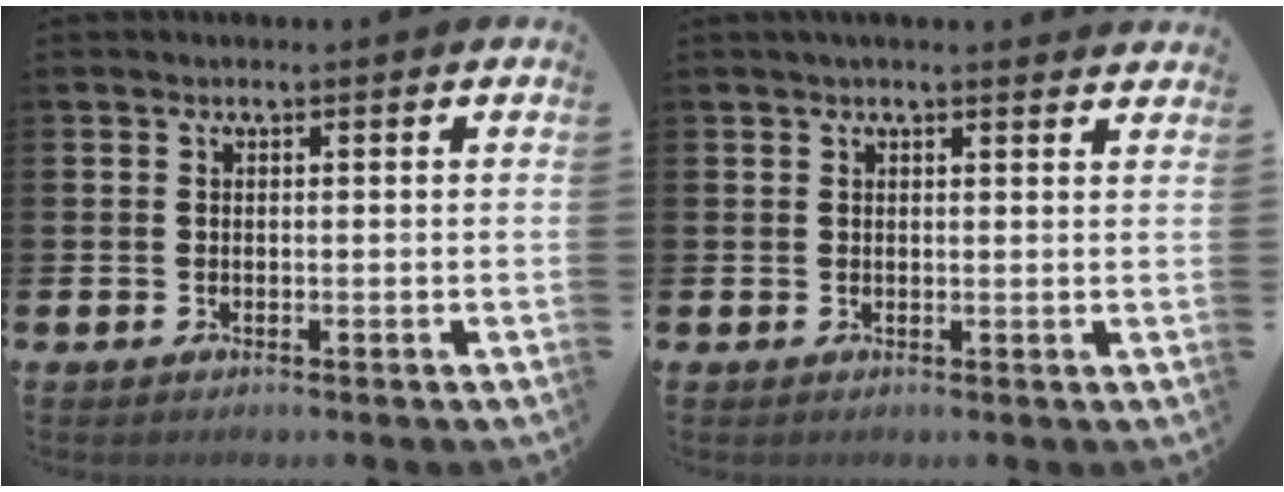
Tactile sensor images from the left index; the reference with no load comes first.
{"total": 1.6, "force": [1.5, -0.1, 0.4], "torque": [-0.009, -0.004, 0.027]}